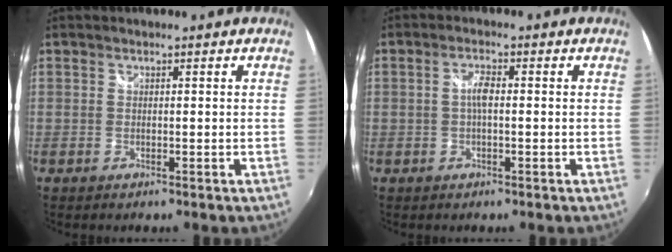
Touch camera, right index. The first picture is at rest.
{"total": 2.5, "force": [-0.1, 0.7, 2.4], "torque": [-0.047, 0.006, -0.003]}